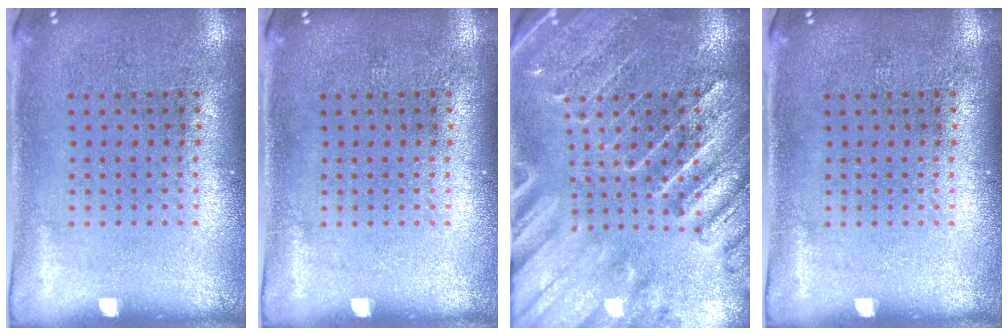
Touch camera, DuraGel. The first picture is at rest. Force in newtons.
{"total": 0.0}
{"total": 3.1, "press": 3.0, "slide": 1.0}
{"total": 0.0}